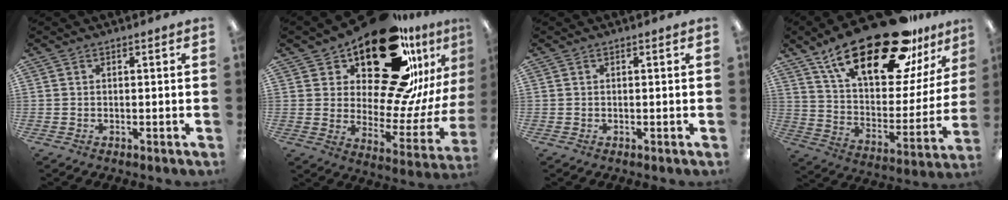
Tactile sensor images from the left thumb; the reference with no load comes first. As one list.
[{"total": 29.7, "force": [19.3, 12.6, 18.7], "torque": [-0.260, -0.134, 0.339]}, {"total": 0.0}, {"total": 29.4, "force": [20.1, 10.5, 18.7], "torque": [-0.302, -0.122, 0.336]}]